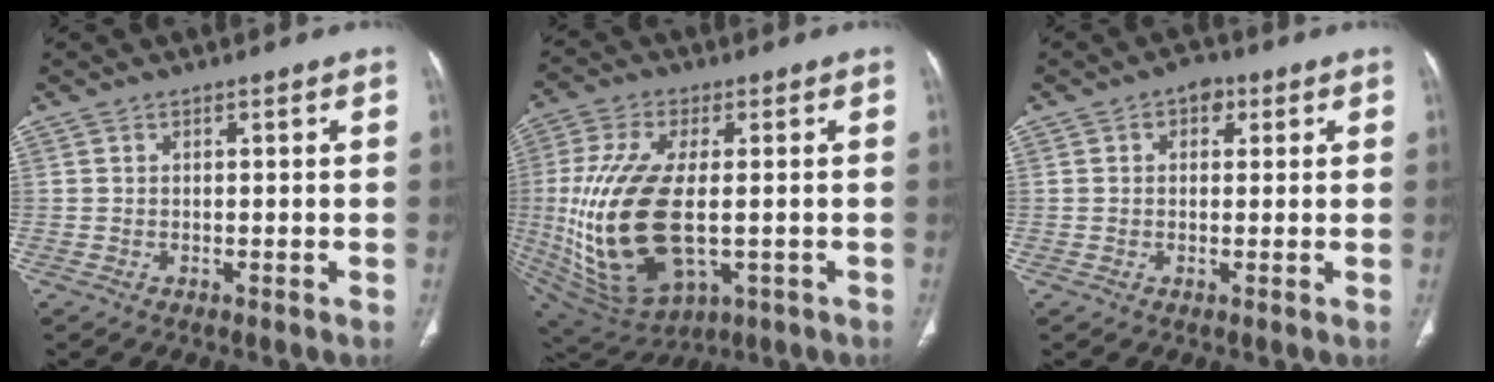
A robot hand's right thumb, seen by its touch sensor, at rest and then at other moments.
{"total": 22.0, "force": [-2.1, 11.3, 18.8], "torque": [-0.397, -0.018, -0.012]}
{"total": 3.5, "force": [1.2, 2.6, 2.1], "torque": [-0.014, 0.004, 0.015]}